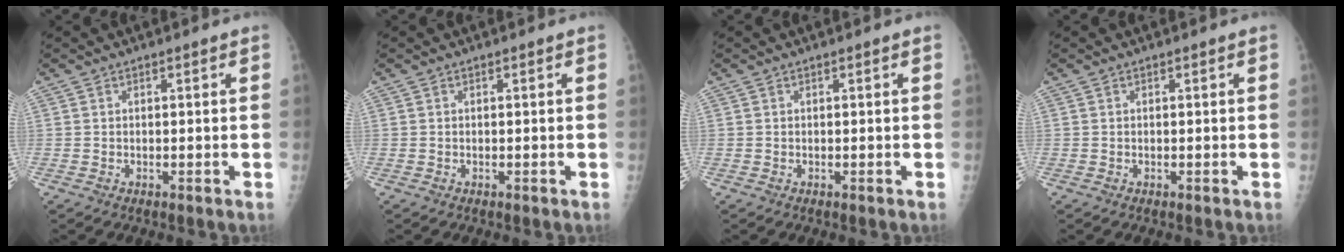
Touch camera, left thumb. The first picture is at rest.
{"total": 0.0}
{"total": 0.0}
{"total": 0.0}